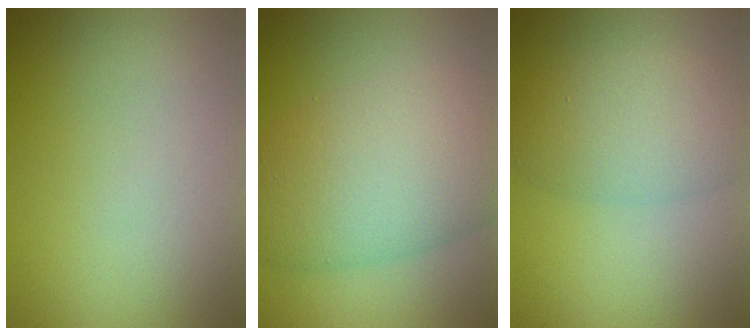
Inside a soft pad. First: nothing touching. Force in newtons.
{"total": 10.2, "press": 10.2, "slide": 0.4}
{"total": 4.5, "press": 4.5, "slide": 0.1}